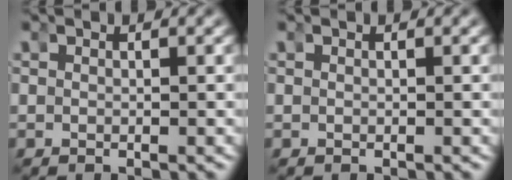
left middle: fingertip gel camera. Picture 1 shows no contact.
{"total": 0.0}